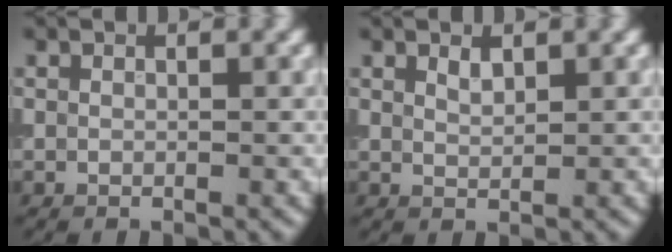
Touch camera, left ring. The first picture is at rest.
{"total": 1.1, "force": [0.8, 0.4, 0.6], "torque": [-0.014, -0.001, 0.016]}